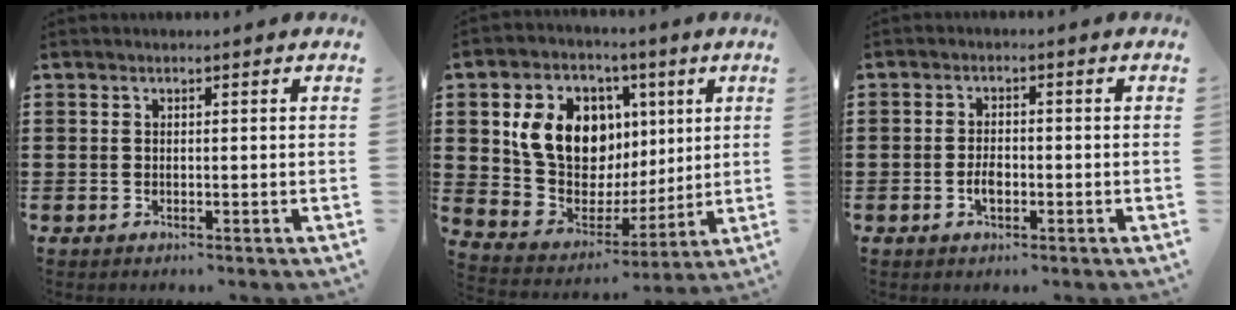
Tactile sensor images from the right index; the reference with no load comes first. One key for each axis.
{"total": 13.1, "fx": 4.3, "fy": 10.2, "fz": 7.1, "tx": -0.160, "ty": 0.004, "tz": 0.088}
{"total": 2.6, "fx": -0.9, "fy": 1.3, "fz": 2.0, "tx": -0.048, "ty": 0.001, "tz": -0.019}